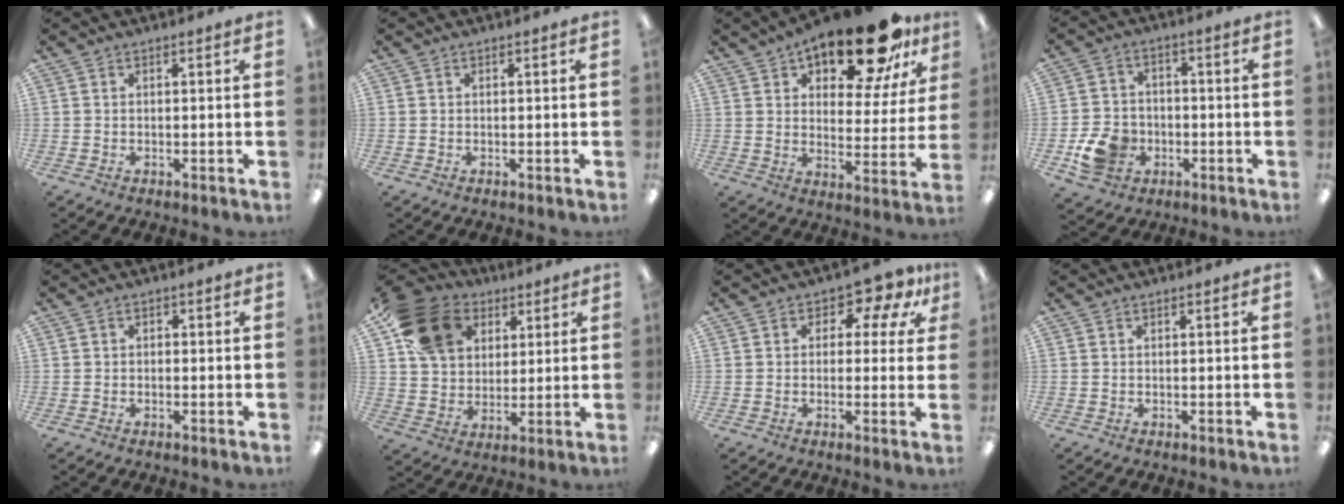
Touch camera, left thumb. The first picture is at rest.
{"total": 0.0}
{"total": 19.8, "force": [14.7, 7.3, 11.0], "torque": [-0.162, -0.090, 0.245]}
{"total": 9.4, "force": [-3.4, 7.7, 4.3], "torque": [-0.093, 0.022, -0.057]}
{"total": 0.7, "force": [-0.5, 0.5, 0.2], "torque": [-0.004, 0.002, -0.010]}
{"total": 16.3, "force": [8.3, 12.0, 7.4], "torque": [-0.146, -0.019, 0.165]}
{"total": 6.3, "force": [3.2, 3.8, 3.8], "torque": [-0.056, -0.014, 0.053]}
{"total": 0.0}